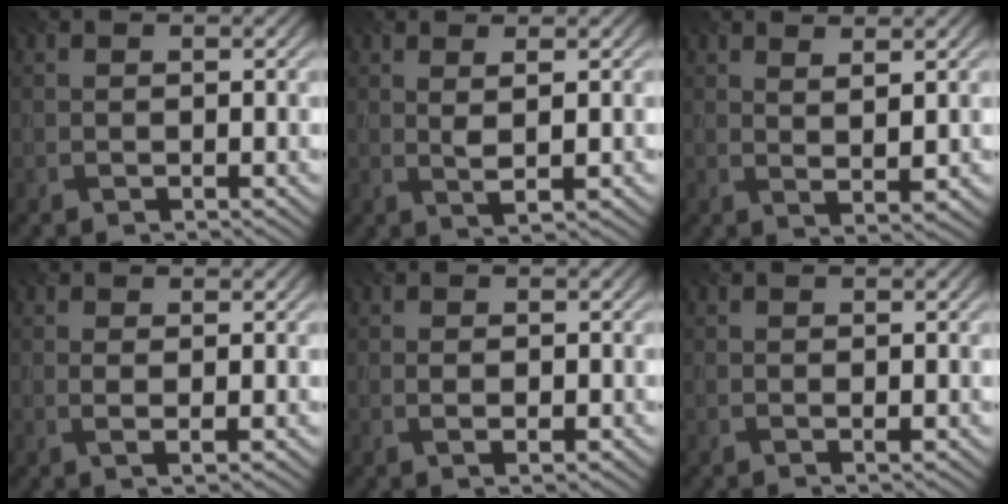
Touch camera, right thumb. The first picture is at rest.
{"total": 1.8, "force": [1.0, 0.1, 1.5], "torque": [-0.039, -0.005, 0.020]}
{"total": 2.3, "force": [1.7, 0.3, 1.6], "torque": [-0.034, -0.008, 0.035]}
{"total": 1.1, "force": [0.5, 0.2, 0.9], "torque": [-0.026, -0.001, 0.007]}
{"total": 1.1, "force": [0.0, 0.6, 0.9], "torque": [-0.020, -0.005, 0.002]}
{"total": 0.0}